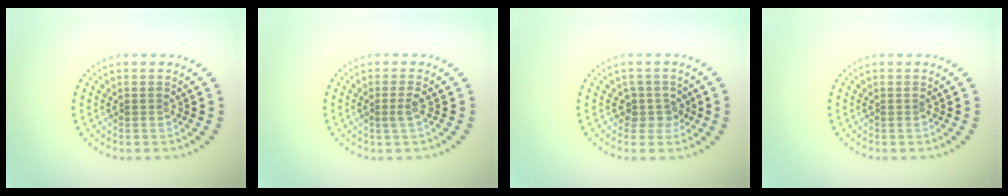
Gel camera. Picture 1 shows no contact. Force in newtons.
{"total": 1.2, "press": 0.9, "slide": 0.8}
{"total": 1.9, "press": 1.5, "slide": 1.1}
{"total": 0.0}